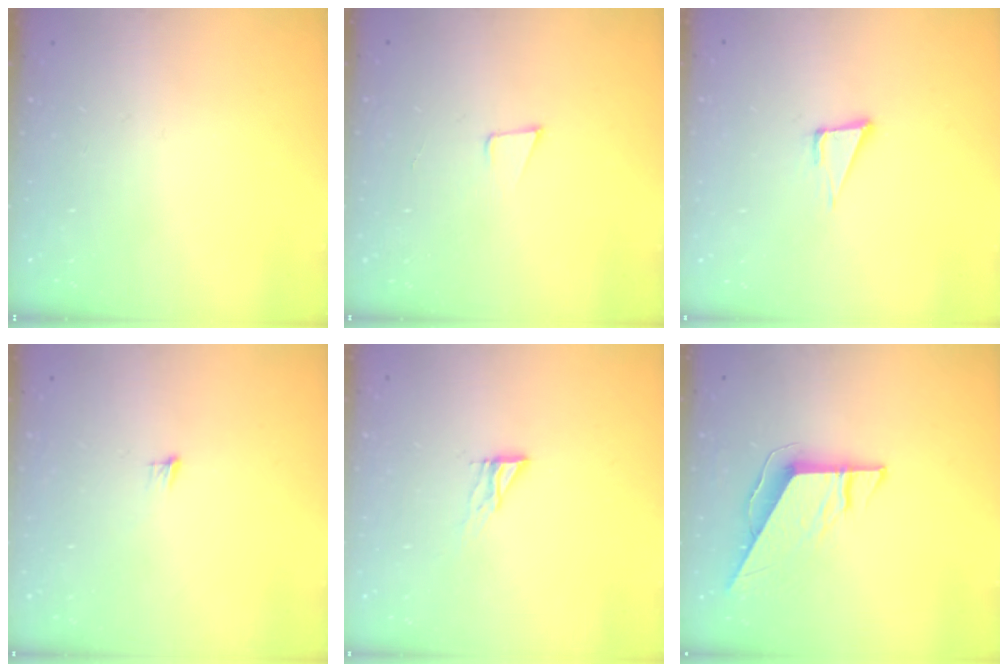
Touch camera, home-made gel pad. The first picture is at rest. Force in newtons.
{"total": 5.0, "press": 4.2, "slide": 2.8}
{"total": 5.1, "press": 4.3, "slide": 2.8}
{"total": 3.9, "press": 3.8, "slide": 0.9}
{"total": 4.5, "press": 4.4, "slide": 0.4}
{"total": 9.0, "press": 9.0, "slide": 0.4}